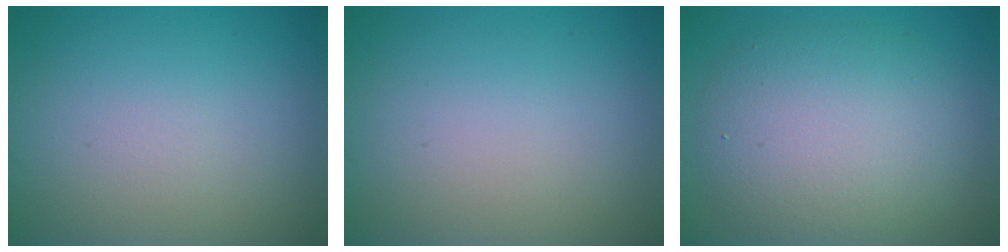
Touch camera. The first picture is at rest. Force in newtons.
{"total": 0.0}
{"total": 6.9, "press": 6.9, "slide": 0.2}